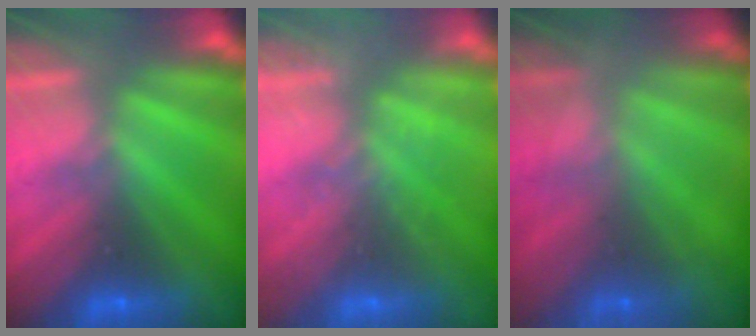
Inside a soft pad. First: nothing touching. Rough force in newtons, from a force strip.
{"total": 1.8}
{"total": 7.9}